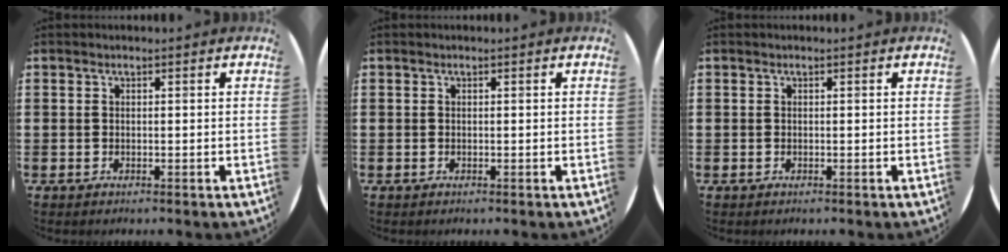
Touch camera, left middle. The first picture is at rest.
{"total": 0.0}
{"total": 0.0}